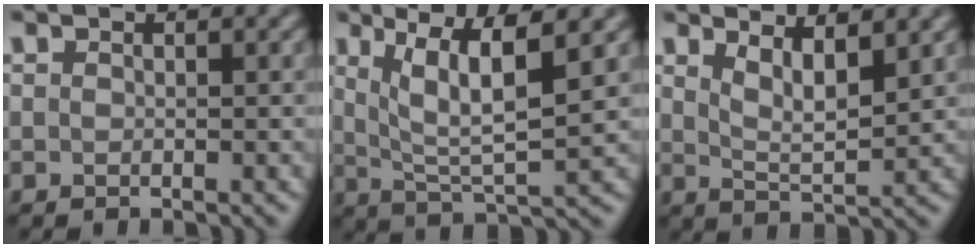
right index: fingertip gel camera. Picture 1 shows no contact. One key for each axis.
{"total": 7.1, "fx": 2.4, "fy": 2.8, "fz": 6.1, "tx": -0.101, "ty": -0.012, "tz": 0.050}
{"total": 3.9, "fx": 1.7, "fy": 1.3, "fz": 3.2, "tx": -0.053, "ty": -0.015, "tz": 0.032}